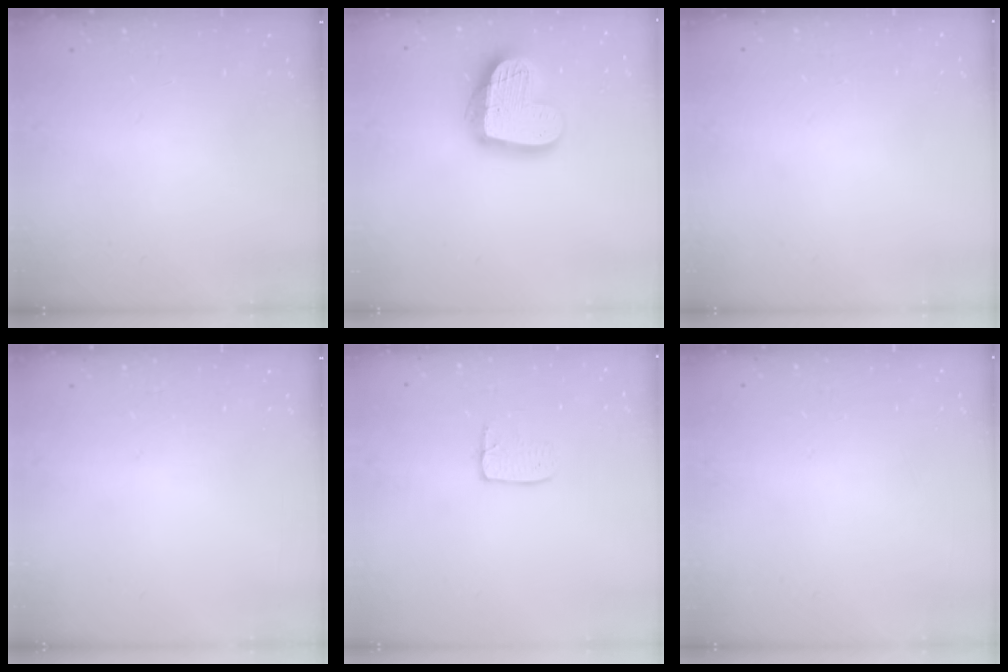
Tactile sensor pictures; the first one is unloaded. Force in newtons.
{"total": 18.9, "press": 18.8, "slide": 1.7}
{"total": 0.0}
{"total": 0.0}
{"total": 3.3, "press": 3.3, "slide": 0.1}
{"total": 0.0}